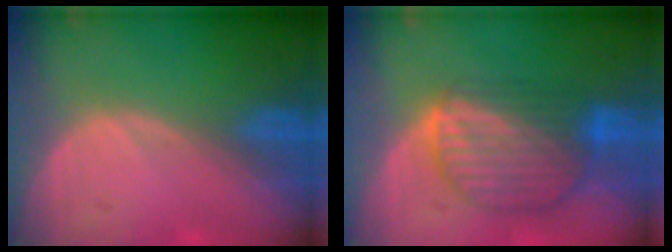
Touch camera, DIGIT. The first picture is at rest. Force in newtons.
{"total": 8.8, "press": 7.8, "slide": 4.2}